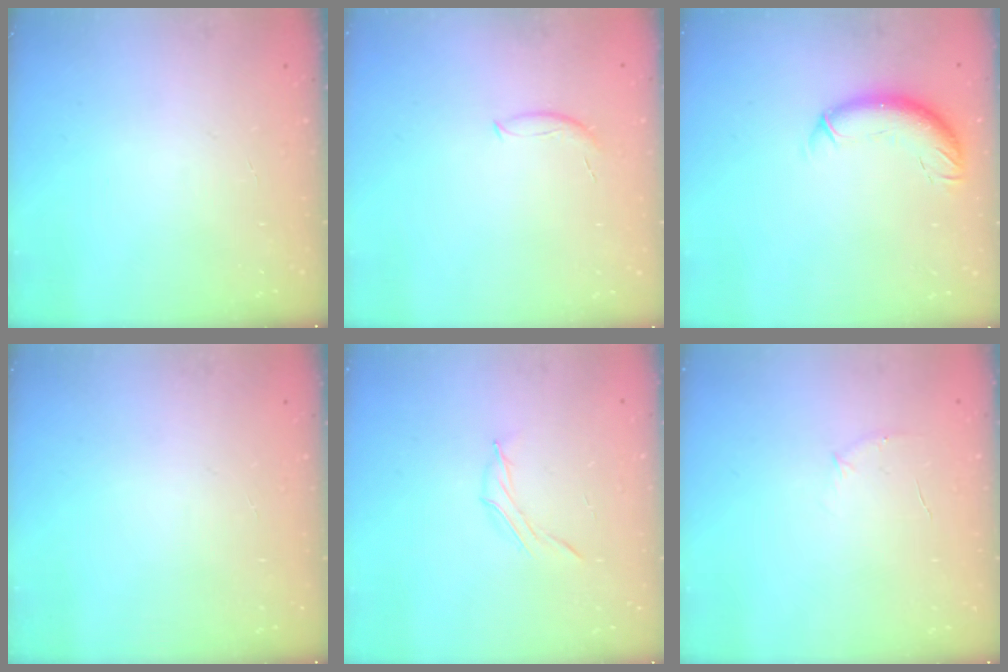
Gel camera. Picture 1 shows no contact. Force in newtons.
{"total": 6.0, "press": 5.9, "slide": 0.7}
{"total": 9.2, "press": 9.0, "slide": 1.9}
{"total": 0.0}
{"total": 4.5, "press": 4.4, "slide": 1.2}
{"total": 4.7, "press": 4.4, "slide": 1.4}